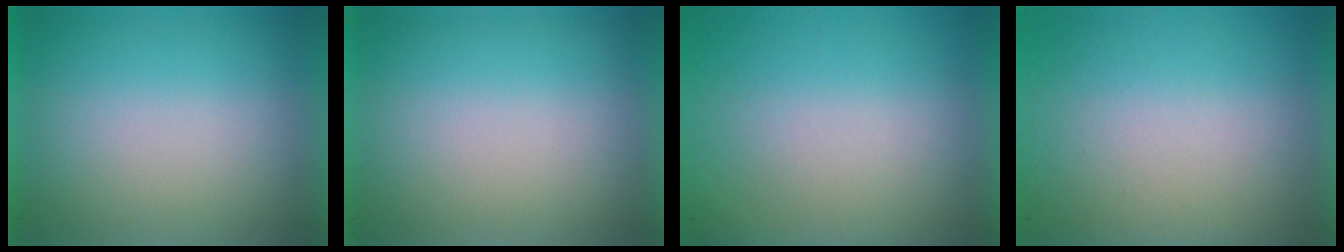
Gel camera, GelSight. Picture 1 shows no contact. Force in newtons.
{"total": 0.0}
{"total": 6.0}
{"total": 8.2}